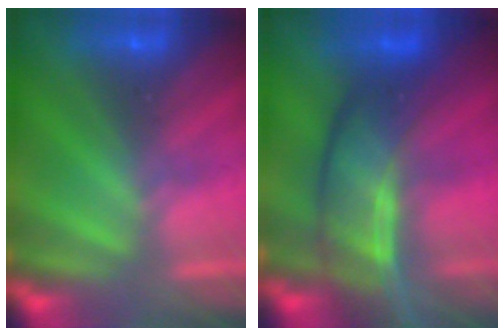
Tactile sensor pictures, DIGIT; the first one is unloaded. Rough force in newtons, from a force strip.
{"total": 8.6}